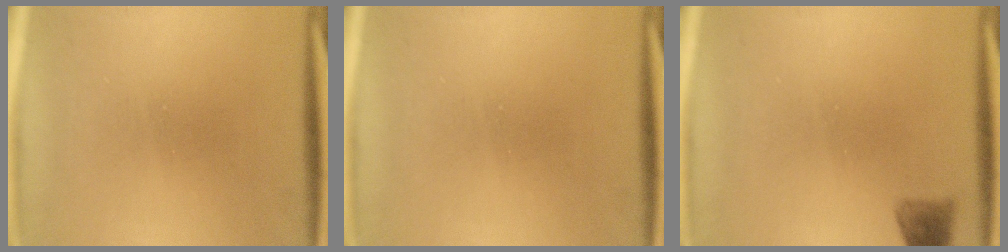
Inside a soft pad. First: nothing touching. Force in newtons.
{"total": 0.0}
{"total": 2.0}